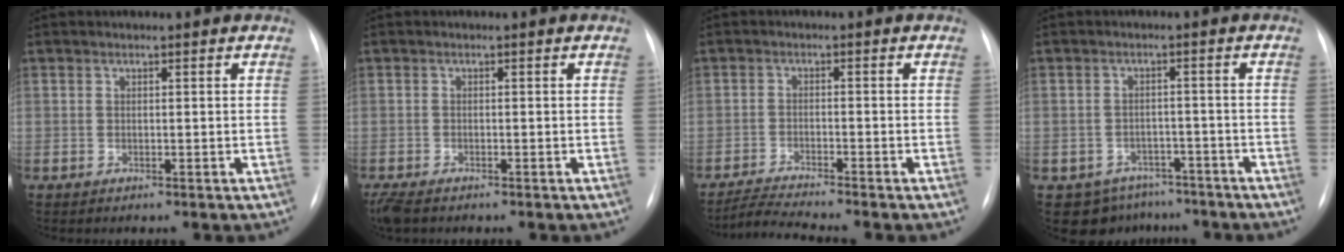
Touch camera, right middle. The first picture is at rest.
{"total": 4.0, "force": [-3.0, 1.6, 2.1], "torque": [-0.045, -0.011, -0.052]}
{"total": 4.9, "force": [-4.6, -1.3, 1.2], "torque": [-0.030, -0.021, -0.083]}
{"total": 7.1, "force": [-5.3, 4.6, 0.6], "torque": [0.004, 0.019, -0.068]}